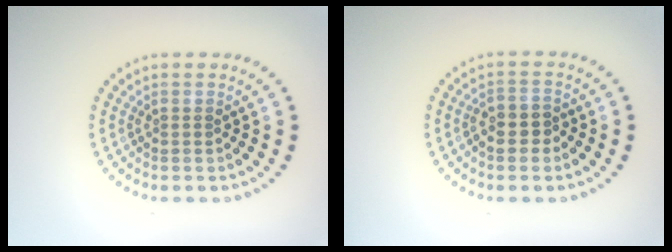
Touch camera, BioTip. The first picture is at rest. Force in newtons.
{"total": 2.3, "press": 2.2, "slide": 0.9}